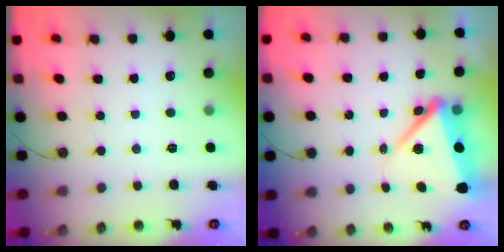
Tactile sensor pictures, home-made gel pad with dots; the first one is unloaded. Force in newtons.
{"total": 10.0, "press": 9.9, "slide": 1.5}